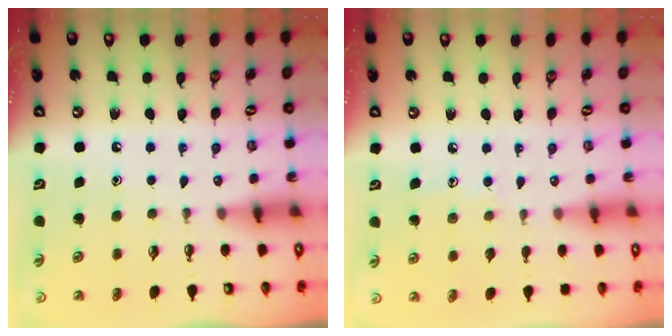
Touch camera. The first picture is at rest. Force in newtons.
{"total": 6.5, "press": 6.5, "slide": 0.6}